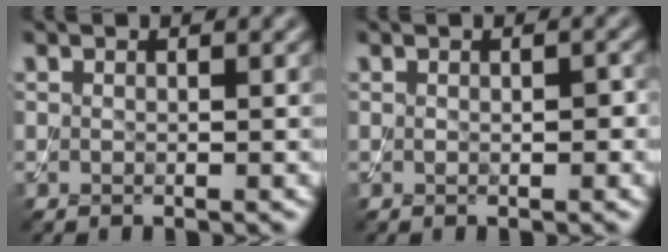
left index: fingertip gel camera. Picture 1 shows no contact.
{"total": 1.5, "force": [0.0, 0.8, 1.3], "torque": [-0.019, 0.000, 0.002]}